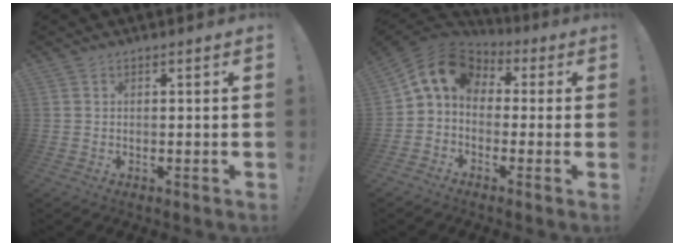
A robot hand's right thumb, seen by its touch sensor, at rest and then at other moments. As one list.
[{"total": 11.2, "force": [1.9, 8.6, 6.9], "torque": [-0.129, 0.006, 0.039]}]